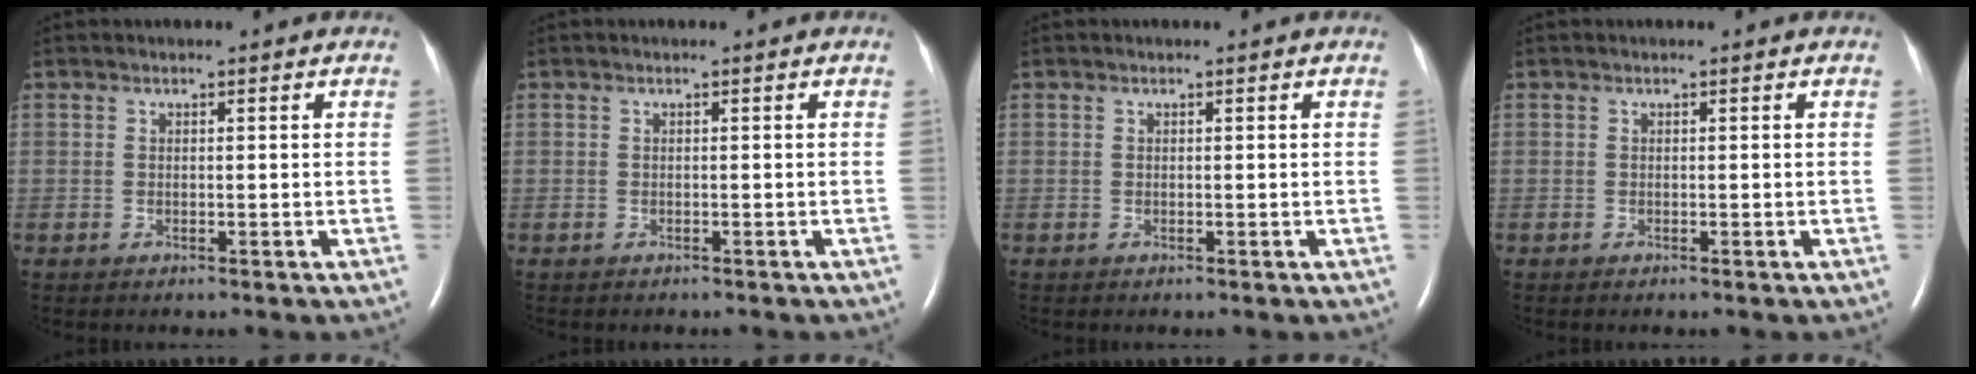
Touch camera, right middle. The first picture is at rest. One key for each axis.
{"total": 0.8, "fx": -0.7, "fy": 0.2, "fz": 0.3, "tx": -0.012, "ty": -0.002, "tz": -0.008}
{"total": 0.0}
{"total": 0.0}